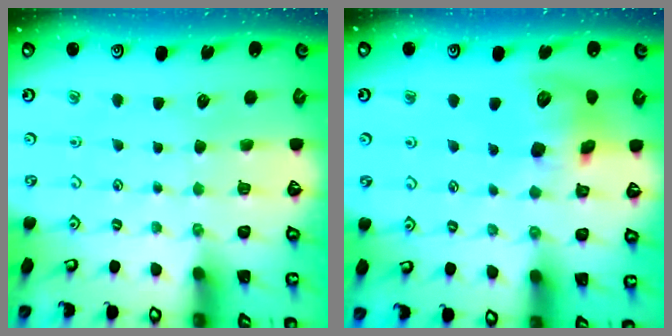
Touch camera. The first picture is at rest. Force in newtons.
{"total": 11.6, "press": 11.4, "slide": 2.0}